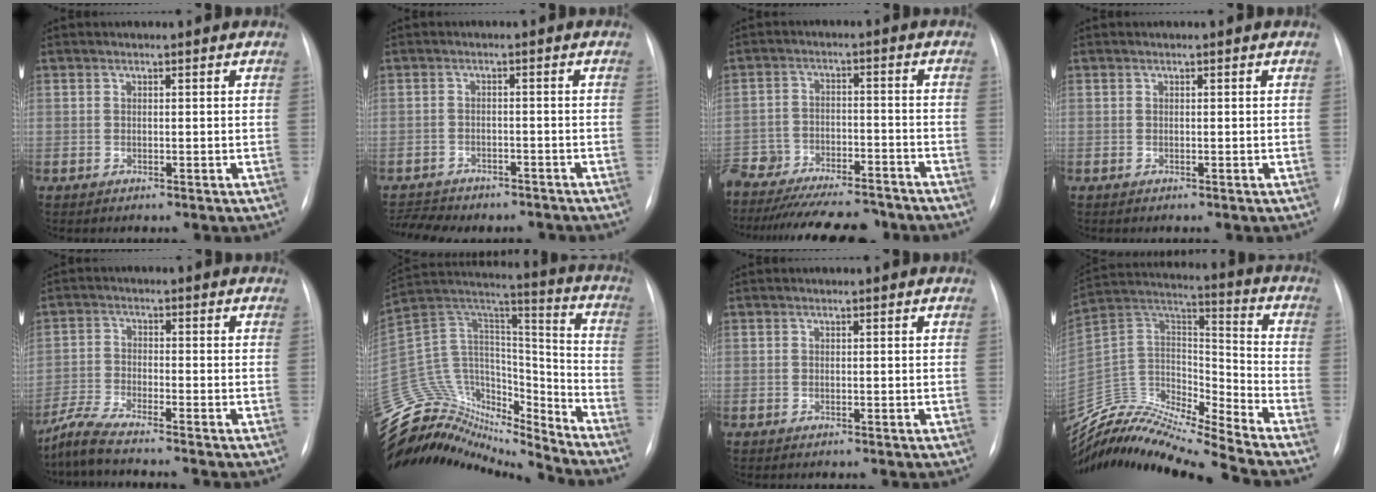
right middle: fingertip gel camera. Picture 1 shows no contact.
{"total": 8.6, "force": [-7.8, 2.8, 2.3], "torque": [-0.045, 0.002, -0.103]}
{"total": 21.8, "force": [-19.3, 4.6, 9.0], "torque": [-0.188, -0.025, -0.284]}
{"total": 0.0}
{"total": 5.0, "force": [-4.5, -0.9, 1.9], "torque": [-0.047, -0.024, -0.091]}
{"total": 28.2, "force": [-26.1, 7.7, 7.2], "torque": [-0.208, 0.043, -0.419]}
{"total": 0.0}
{"total": 17.5, "force": [-16.9, -1.1, 4.1], "torque": [-0.070, 0.052, -0.308]}